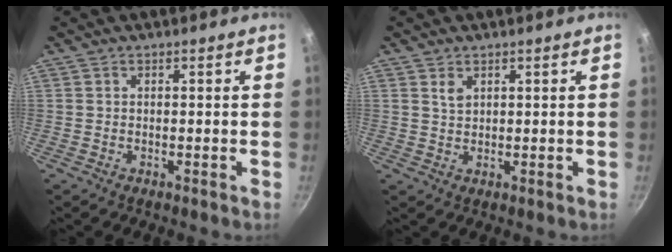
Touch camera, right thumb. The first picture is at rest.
{"total": 2.0, "force": [1.1, 1.2, 1.1], "torque": [-0.019, -0.004, 0.023]}